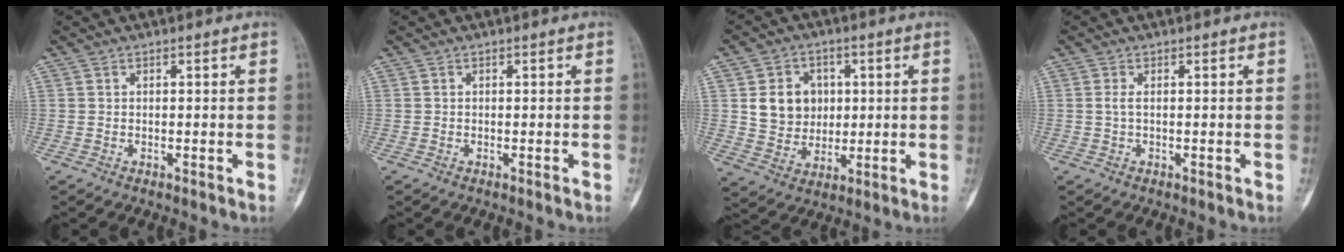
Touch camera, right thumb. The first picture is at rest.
{"total": 0.0}
{"total": 9.8, "force": [1.9, 8.4, 4.8], "torque": [-0.037, -0.006, 0.040]}
{"total": 1.0, "force": [0.0, 0.3, 1.0], "torque": [-0.025, -0.001, 0.001]}